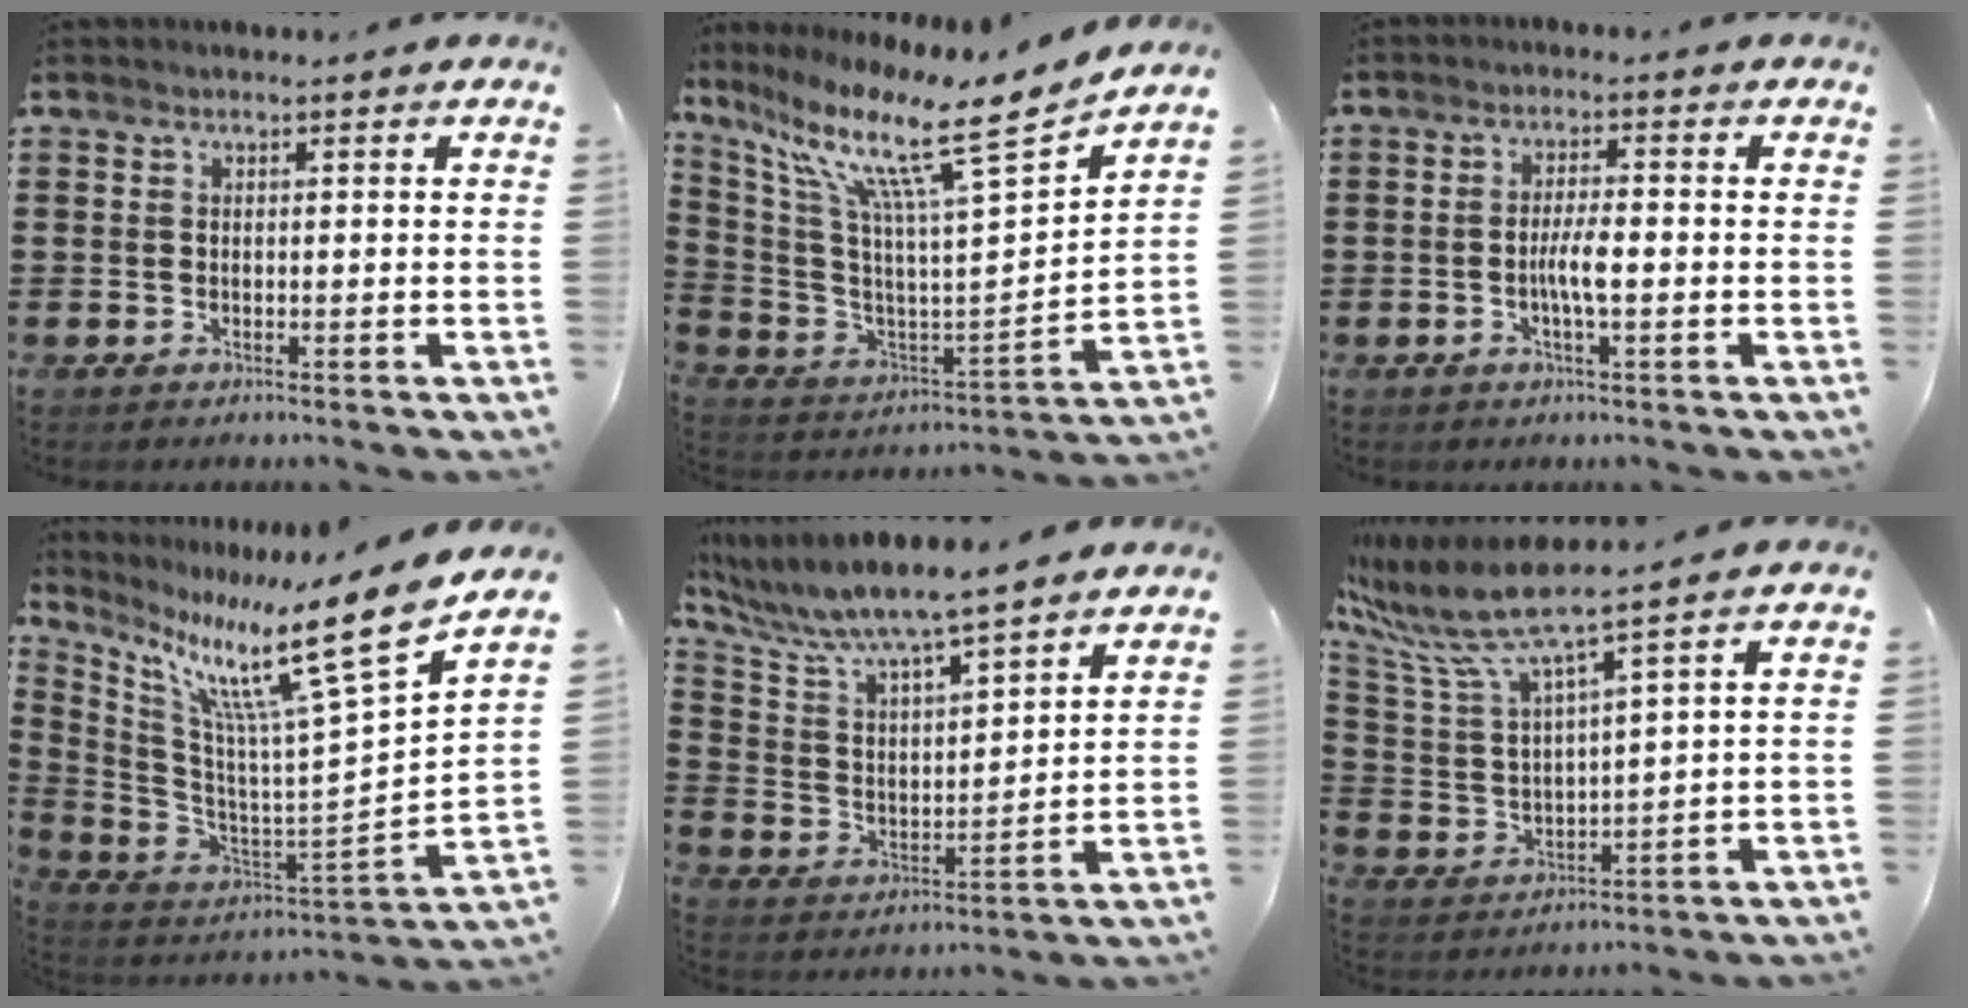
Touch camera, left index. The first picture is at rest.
{"total": 12.9, "force": [8.6, 0.9, 9.6], "torque": [-0.202, -0.055, 0.126]}
{"total": 4.0, "force": [-0.8, 0.7, 3.8], "torque": [-0.082, -0.004, -0.021]}
{"total": 13.8, "force": [9.0, 0.3, 10.4], "torque": [-0.203, -0.075, 0.131]}
{"total": 6.8, "force": [6.2, 0.6, 2.9], "torque": [-0.086, -0.041, 0.100]}
{"total": 7.9, "force": [6.5, -0.1, 4.5], "torque": [-0.131, -0.051, 0.102]}